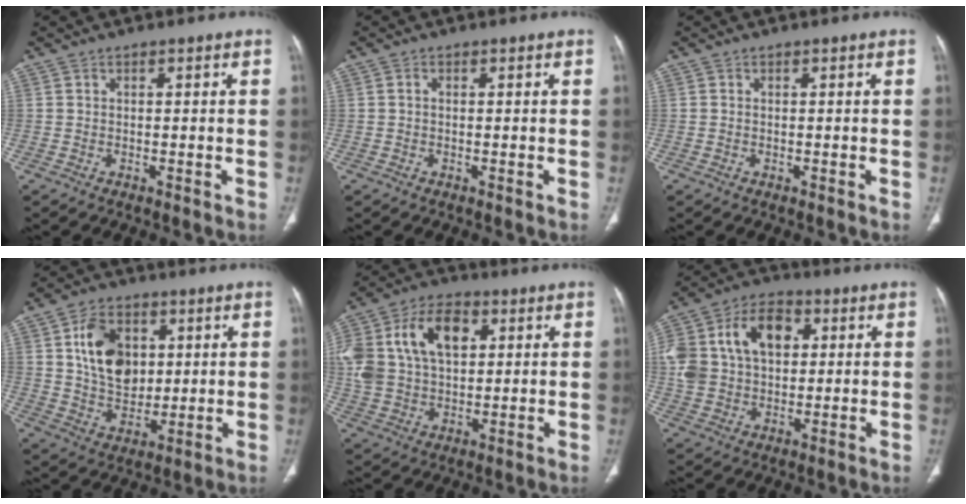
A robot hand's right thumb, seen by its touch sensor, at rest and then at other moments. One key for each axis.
{"total": 0.5, "fx": 0.0, "fy": 0.4, "fz": 0.4, "tx": -0.008, "ty": 0.001, "tz": -0.002}
{"total": 0.0}
{"total": 12.7, "fx": 3.1, "fy": 9.1, "fz": 8.3, "tx": -0.108, "ty": -0.012, "tz": 0.061}
{"total": 20.2, "fx": 5.4, "fy": 13.4, "fz": 14.1, "tx": -0.295, "ty": 0.024, "tz": 0.097}
{"total": 18.7, "fx": 3.9, "fy": 13.0, "fz": 12.8, "tx": -0.252, "ty": 0.023, "tz": 0.067}